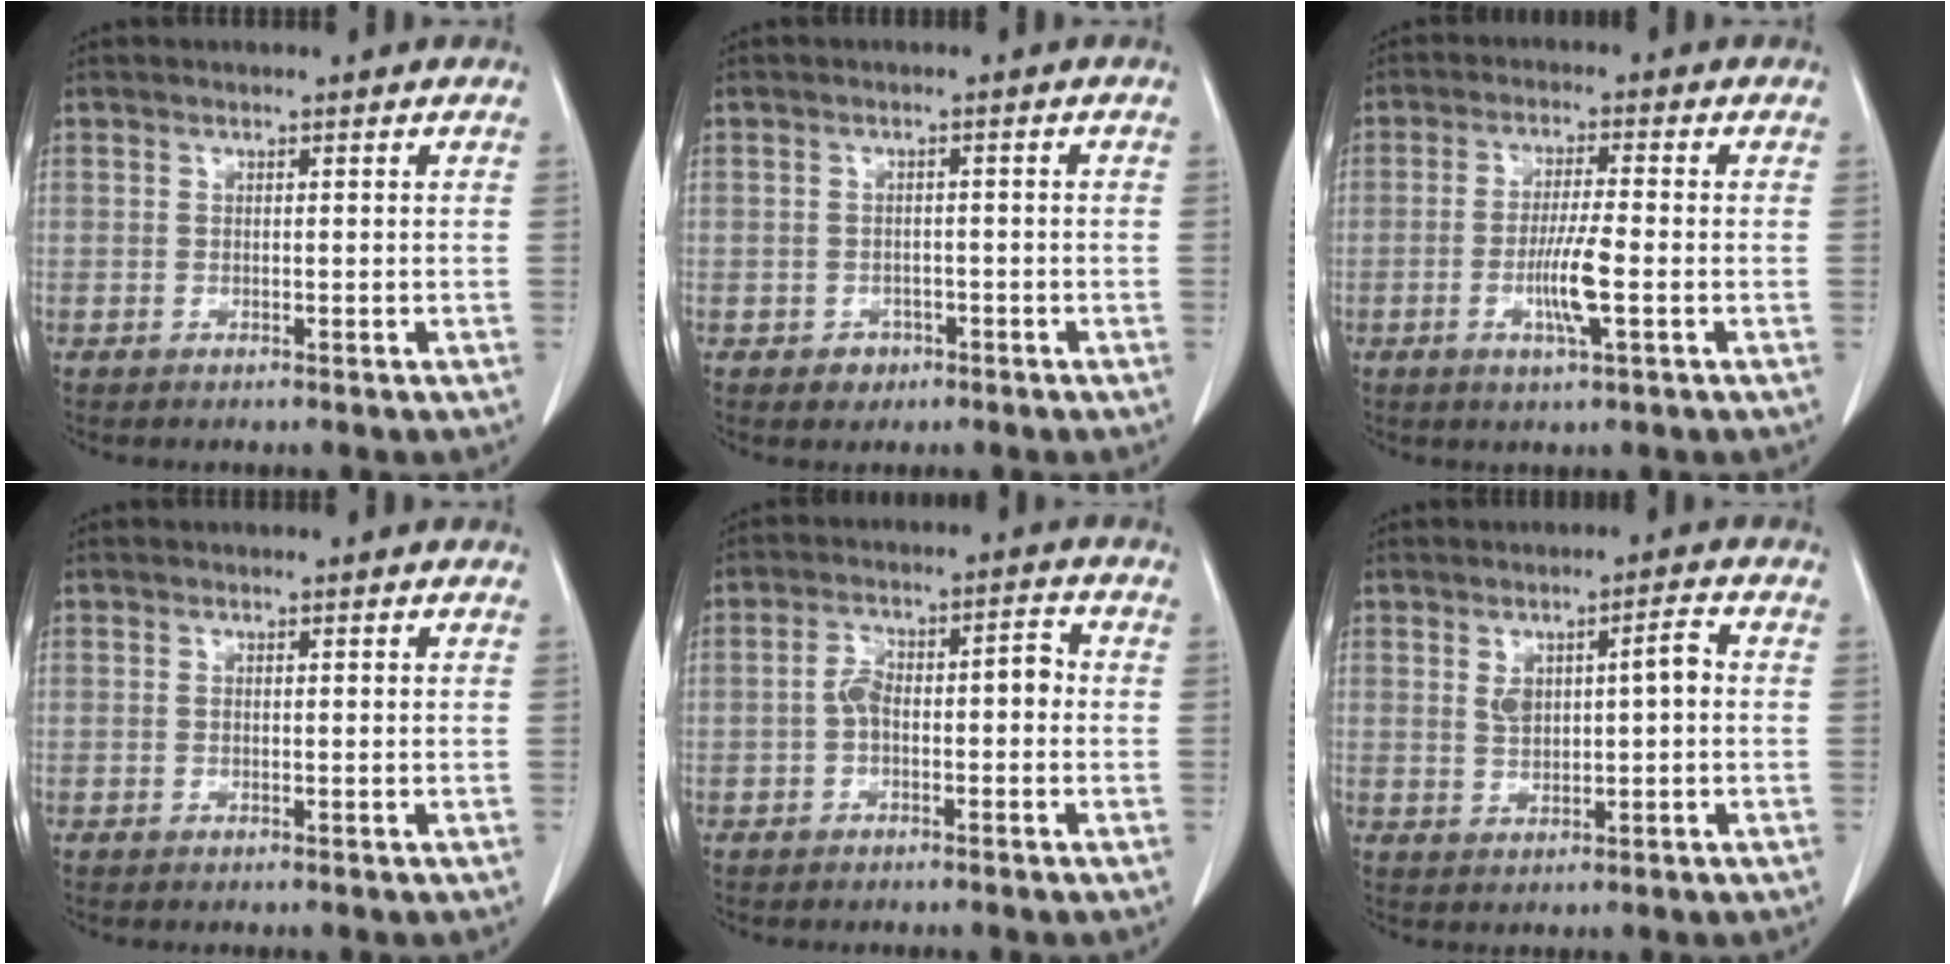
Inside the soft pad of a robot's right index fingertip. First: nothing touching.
{"total": 2.3, "force": [-1.2, 1.9, 0.5], "torque": [-0.002, 0.008, -0.015]}
{"total": 6.1, "force": [-1.8, 0.1, 5.8], "torque": [-0.110, -0.009, -0.034]}
{"total": 0.0}
{"total": 5.9, "force": [-1.0, 2.6, 5.3], "torque": [-0.094, 0.037, -0.017]}
{"total": 5.1, "force": [0.8, 1.6, 4.8], "torque": [-0.083, 0.017, 0.020]}